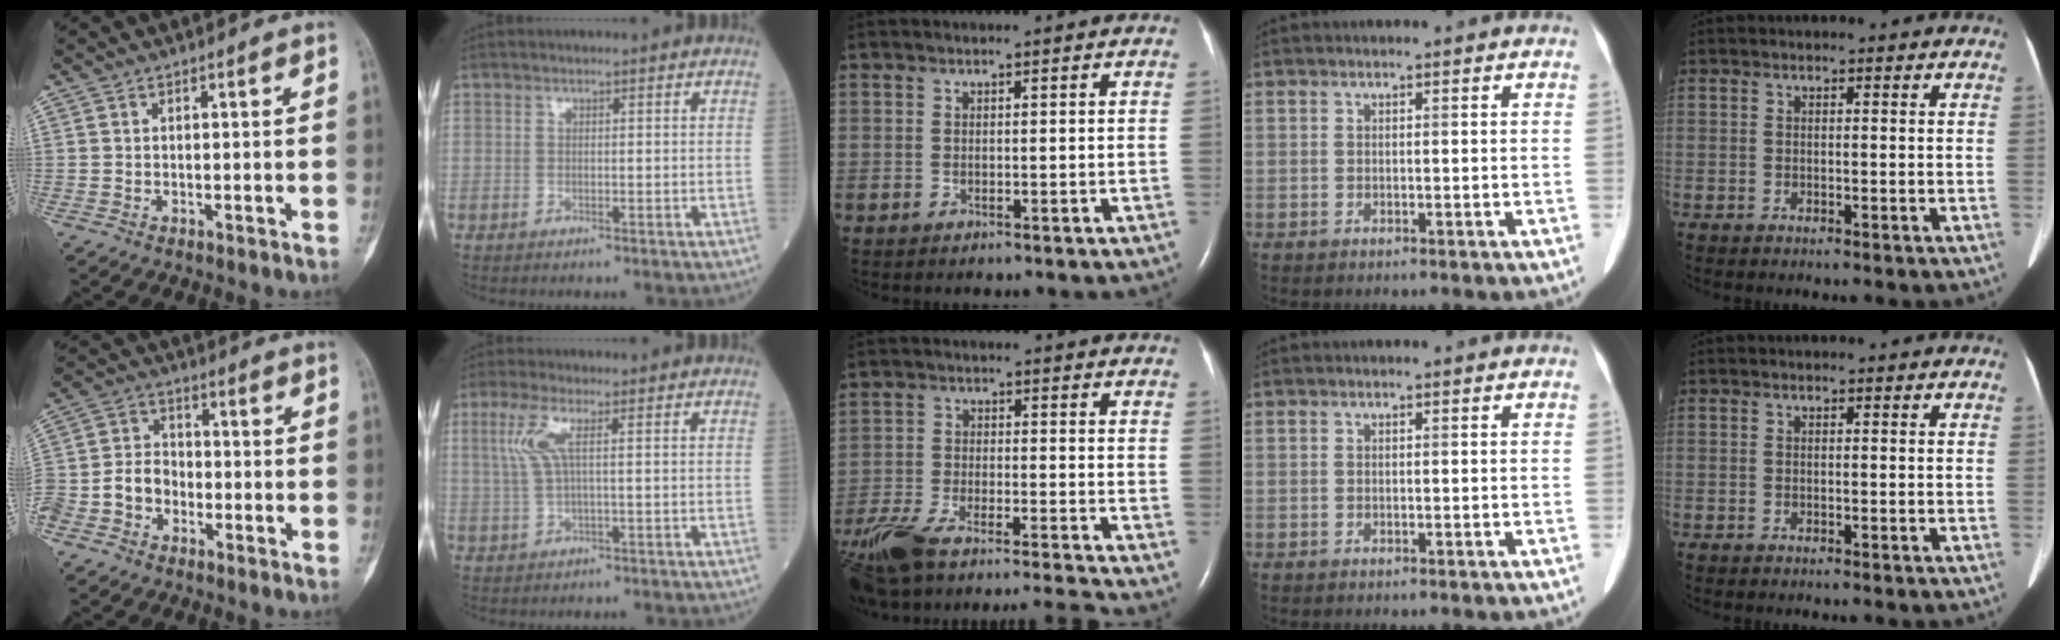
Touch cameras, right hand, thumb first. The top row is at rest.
{"thumb": {"total": 10.5, "force": [-4.3, 8.2, 5.0], "torque": [-0.096, 0.038, -0.085]}, "index": {"total": 4.1, "force": [1.2, 0.4, 3.9], "torque": [-0.097, 0.012, 0.028]}, "middle": {"total": 18.3, "force": [-16.2, 0.3, 8.5], "torque": [-0.189, -0.017, -0.271]}}